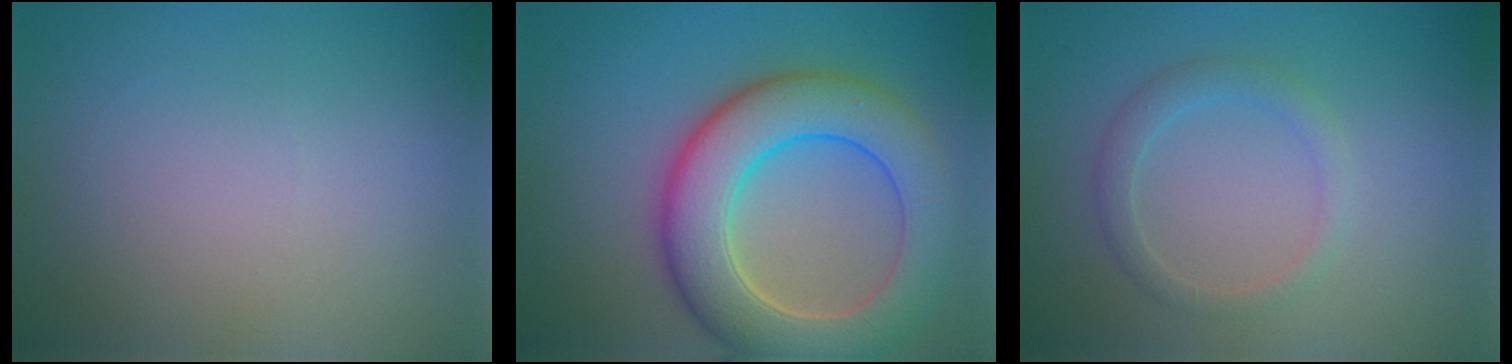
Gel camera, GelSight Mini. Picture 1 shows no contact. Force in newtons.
{"total": 9.2, "press": 9.2, "slide": 0.6}
{"total": 2.0, "press": 2.0, "slide": 0.3}